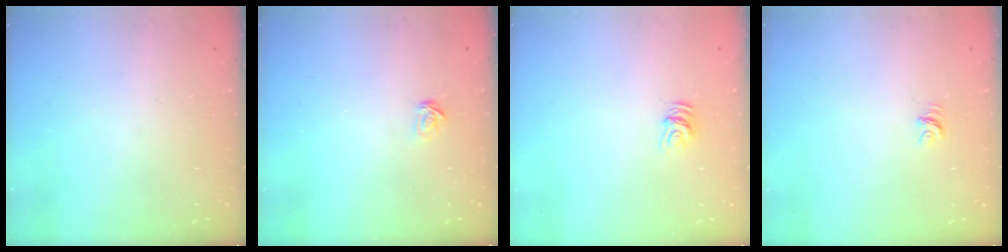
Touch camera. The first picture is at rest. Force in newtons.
{"total": 2.3, "press": 2.3, "slide": 0.1}
{"total": 6.1, "press": 6.1, "slide": 0.3}
{"total": 3.7, "press": 3.7, "slide": 0.2}